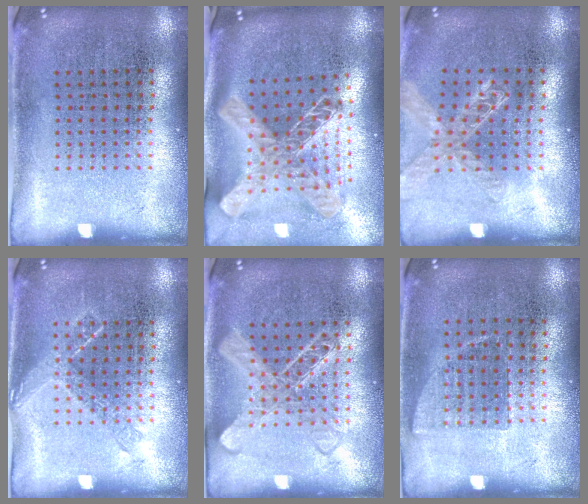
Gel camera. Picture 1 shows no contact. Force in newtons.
{"total": 2.4, "press": 1.8, "slide": 1.6}
{"total": 1.4, "press": 1.4, "slide": 0.1}
{"total": 1.0, "press": 0.9, "slide": 0.3}
{"total": 2.6, "press": 2.6, "slide": 0.4}
{"total": 0.8, "press": 0.7, "slide": 0.3}